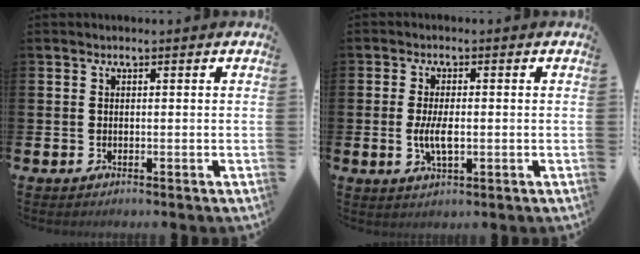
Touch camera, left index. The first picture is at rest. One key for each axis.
{"total": 4.0, "fx": -0.4, "fy": 1.7, "fz": 3.6, "tx": -0.071, "ty": 0.000, "tz": -0.010}